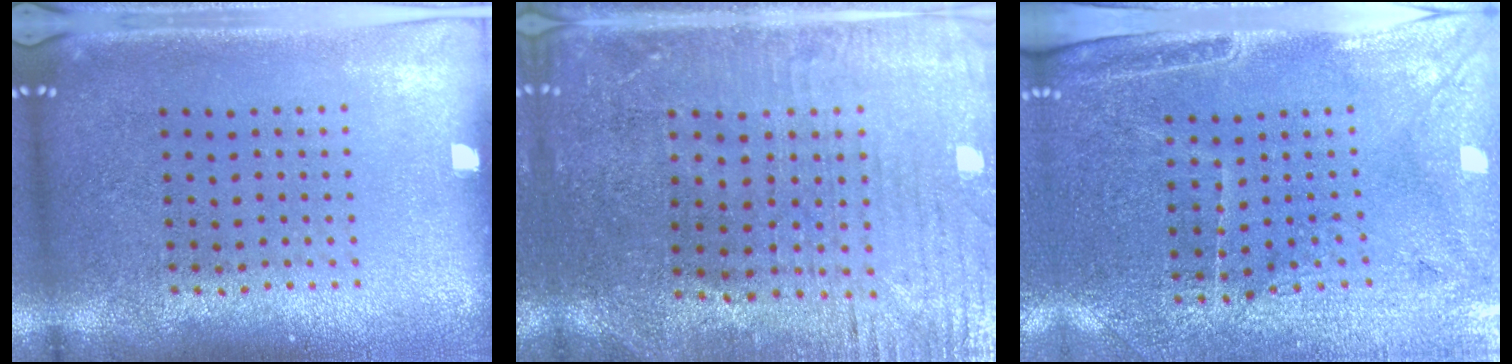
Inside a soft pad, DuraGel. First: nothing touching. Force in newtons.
{"total": 1.1, "press": 1.0, "slide": 0.4}
{"total": 3.2, "press": 2.9, "slide": 1.2}